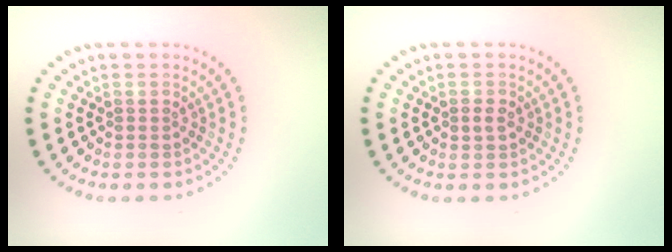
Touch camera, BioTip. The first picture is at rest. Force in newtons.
{"total": 1.1, "press": 1.1, "slide": 0.2}